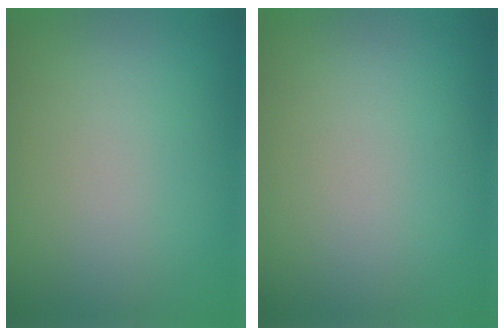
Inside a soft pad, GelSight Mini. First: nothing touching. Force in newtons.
{"total": 0.0}